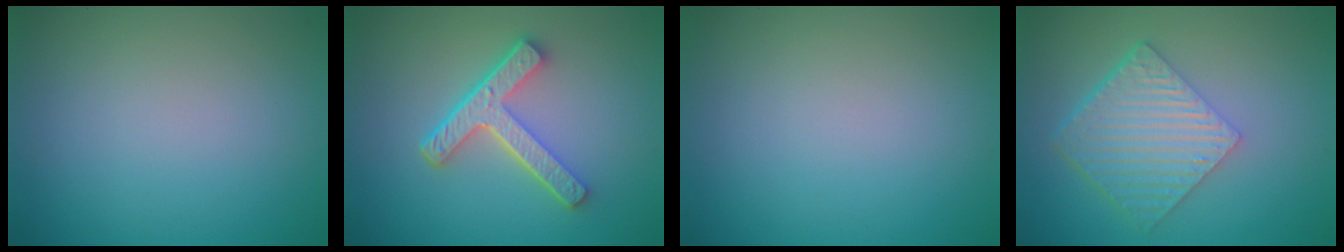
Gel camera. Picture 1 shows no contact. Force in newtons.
{"total": 5.0, "press": 3.7, "slide": 3.4}
{"total": 0.0}
{"total": 6.0, "press": 4.2, "slide": 4.2}